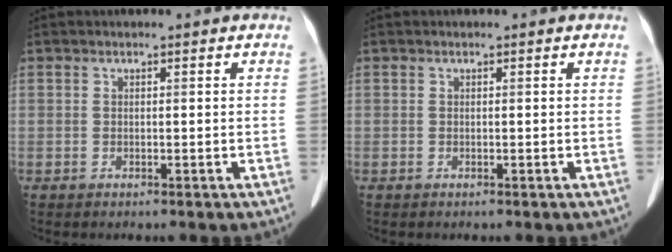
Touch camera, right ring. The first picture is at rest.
{"total": 0.0}